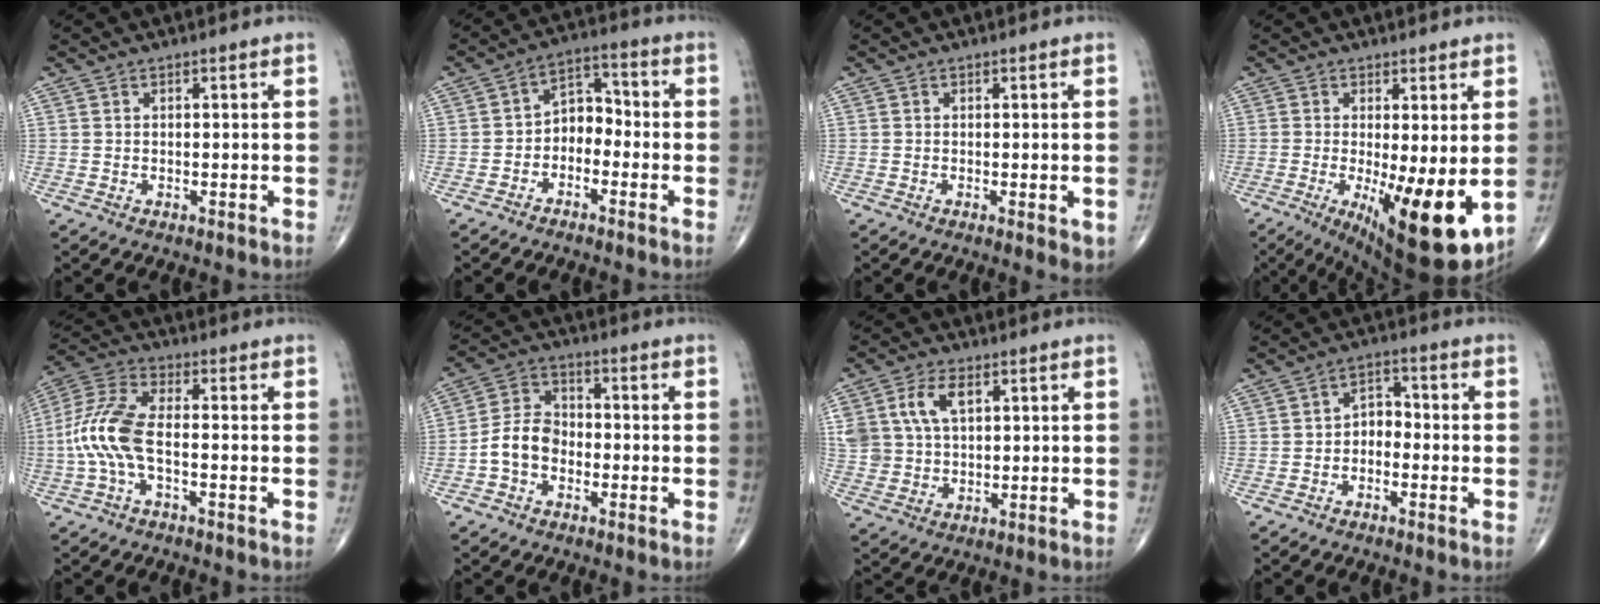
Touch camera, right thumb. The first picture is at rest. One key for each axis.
{"total": 6.2, "fx": -2.3, "fy": 4.4, "fz": 3.6, "tx": -0.032, "ty": 0.041, "tz": -0.056}
{"total": 3.5, "fx": -1.0, "fy": 1.0, "fz": 3.1, "tx": -0.034, "ty": -0.007, "tz": -0.013}
{"total": 14.4, "fx": -2.8, "fy": 4.2, "fz": 13.5, "tx": -0.195, "ty": -0.031, "tz": -0.027}
{"total": 10.1, "fx": -2.0, "fy": 4.0, "fz": 9.1, "tx": -0.218, "ty": 0.028, "tz": -0.045}
{"total": 7.5, "fx": -2.4, "fy": 5.5, "fz": 4.5, "tx": -0.072, "ty": 0.033, "tz": -0.057}
{"total": 9.7, "fx": 3.4, "fy": 6.1, "fz": 6.7, "tx": -0.135, "ty": 0.000, "tz": 0.071}
{"total": 4.0, "fx": -1.6, "fy": 2.8, "fz": 2.3, "tx": -0.018, "ty": 0.030, "tz": -0.041}